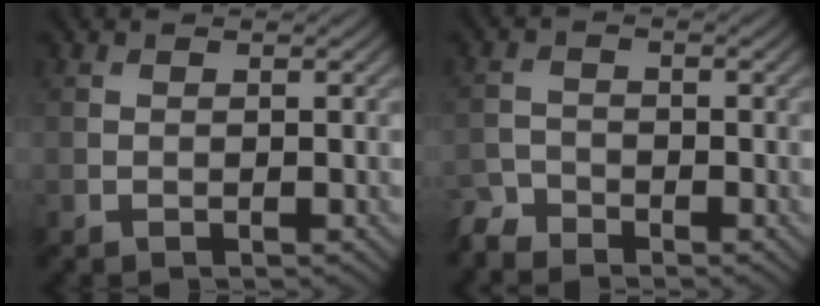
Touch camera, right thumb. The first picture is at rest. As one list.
[{"total": 2.7, "force": [-2.6, 0.8, 0.2], "torque": [-0.008, -0.003, -0.062]}]